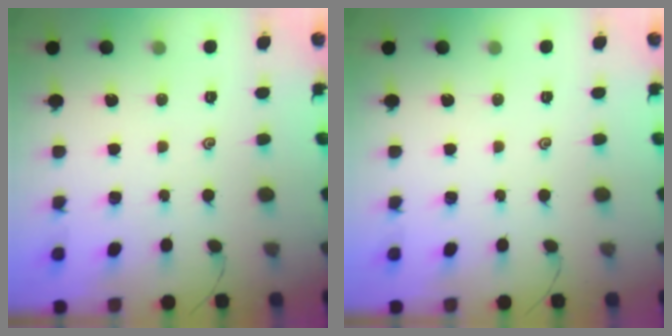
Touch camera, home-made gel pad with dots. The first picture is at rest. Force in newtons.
{"total": 0.0}